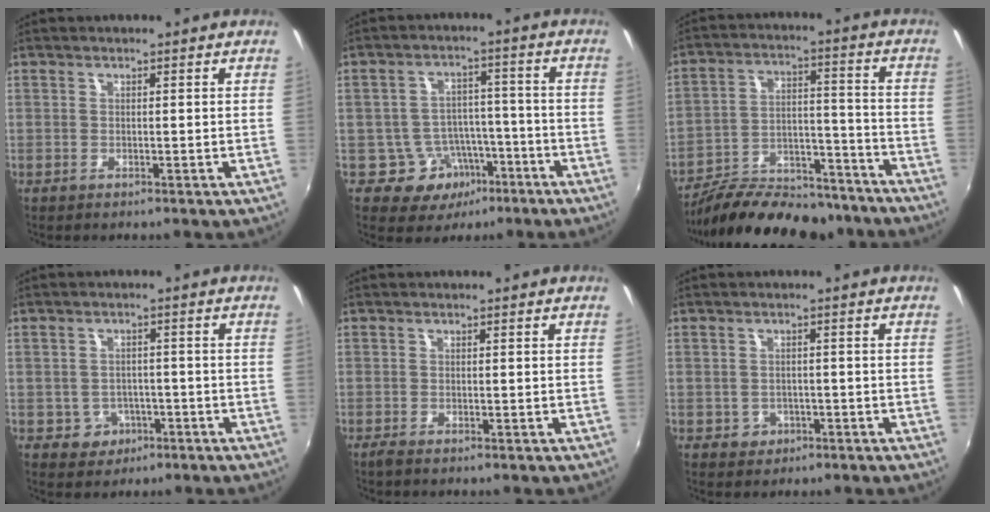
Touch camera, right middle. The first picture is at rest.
{"total": 8.4, "force": [-4.7, 6.7, 1.8], "torque": [-0.040, 0.026, -0.054]}
{"total": 21.6, "force": [-17.9, 8.0, 9.0], "torque": [-0.172, 0.018, -0.255]}
{"total": 4.6, "force": [-1.9, 4.1, 0.7], "torque": [-0.028, 0.008, -0.020]}
{"total": 0.8, "force": [-0.6, 0.0, 0.5], "torque": [-0.013, -0.003, -0.013]}
{"total": 3.0, "force": [-1.1, 2.7, 0.6], "torque": [-0.019, 0.000, -0.013]}